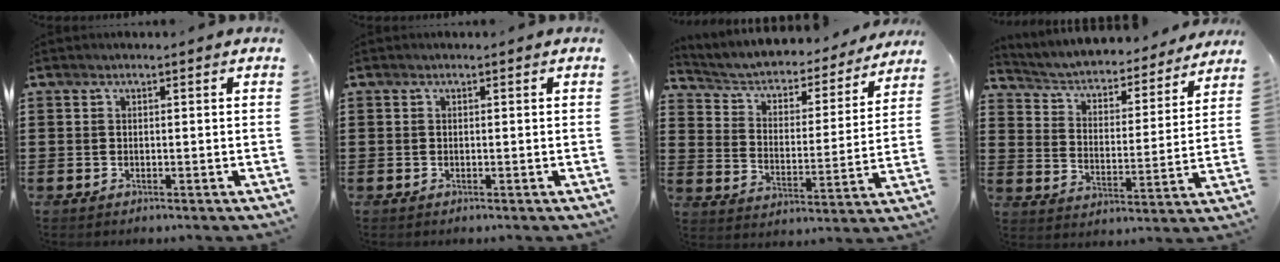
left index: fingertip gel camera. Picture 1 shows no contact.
{"total": 0.0}
{"total": 3.5, "force": [2.9, 1.5, 1.0], "torque": [-0.040, -0.025, 0.039]}
{"total": 3.7, "force": [3.5, 0.8, 1.0], "torque": [-0.040, -0.032, 0.051]}